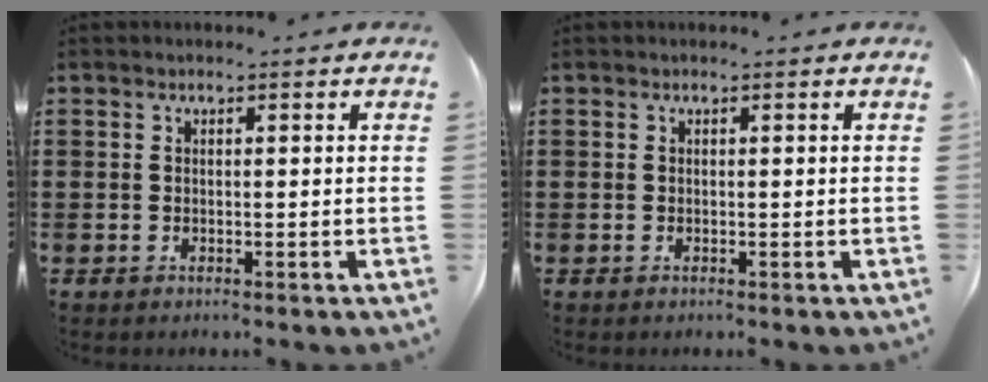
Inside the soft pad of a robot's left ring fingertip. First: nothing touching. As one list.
[{"total": 0.0}]